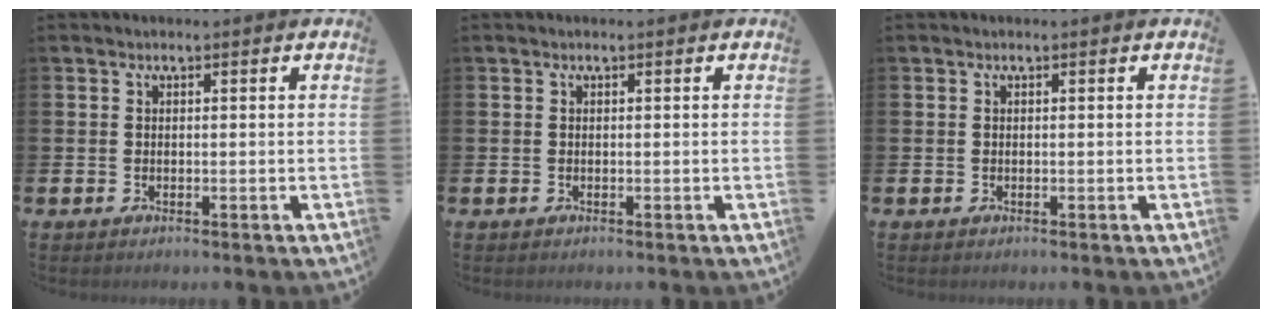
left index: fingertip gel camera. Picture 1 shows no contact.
{"total": 0.0}
{"total": 0.0}